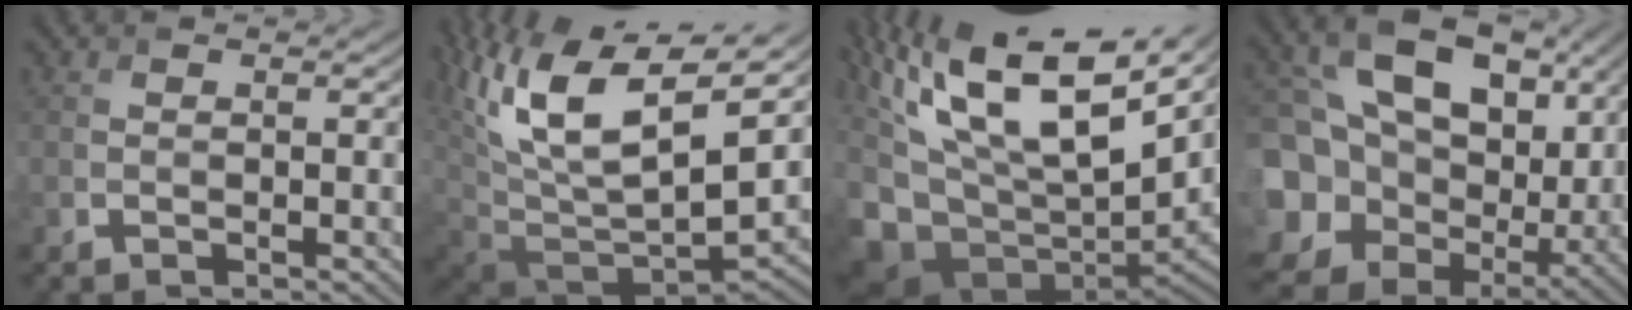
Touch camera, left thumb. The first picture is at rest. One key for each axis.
{"total": 16.8, "fx": 6.2, "fy": 6.2, "fz": 14.3, "tx": -0.325, "ty": 0.003, "tz": 0.129}
{"total": 17.8, "fx": 6.4, "fy": 8.1, "fz": 14.5, "tx": -0.291, "ty": 0.002, "tz": 0.133}
{"total": 18.2, "fx": 0.5, "fy": 13.5, "fz": 12.1, "tx": -0.280, "ty": -0.043, "tz": 0.058}